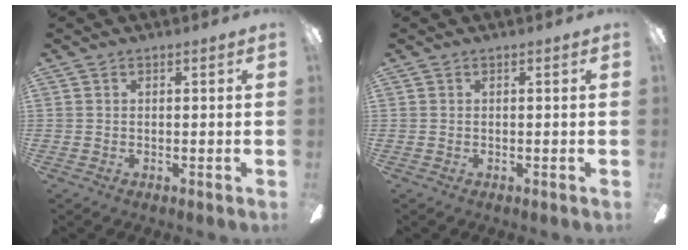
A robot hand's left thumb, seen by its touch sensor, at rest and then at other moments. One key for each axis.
{"total": 0.0}